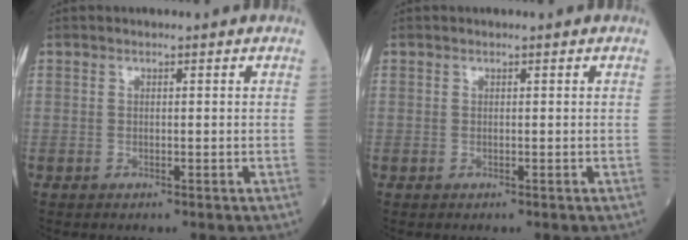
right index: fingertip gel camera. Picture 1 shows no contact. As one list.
[{"total": 0.0}]